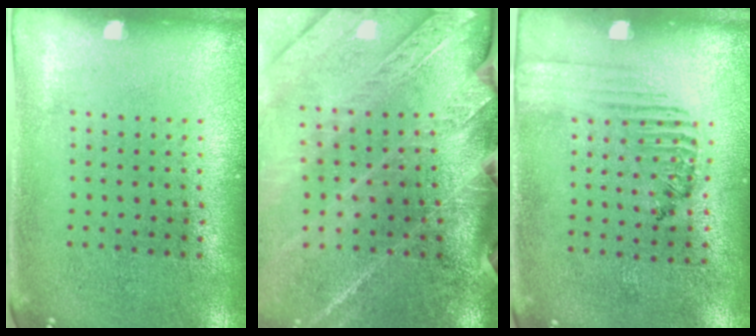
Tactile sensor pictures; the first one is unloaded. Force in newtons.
{"total": 3.8, "press": 3.3, "slide": 1.9}
{"total": 1.4, "press": 1.1, "slide": 0.9}